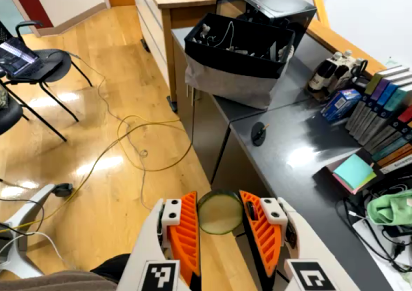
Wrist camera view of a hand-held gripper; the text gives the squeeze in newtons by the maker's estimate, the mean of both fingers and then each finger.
{"total": 9.2, "left": 9.1, "right": 9.3}